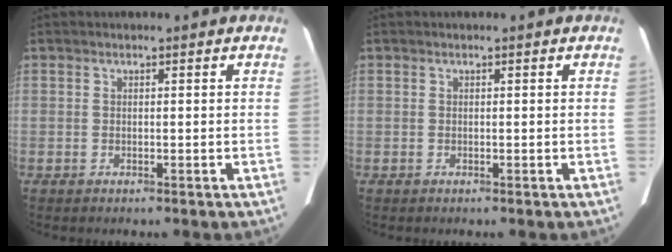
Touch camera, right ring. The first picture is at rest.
{"total": 0.0}